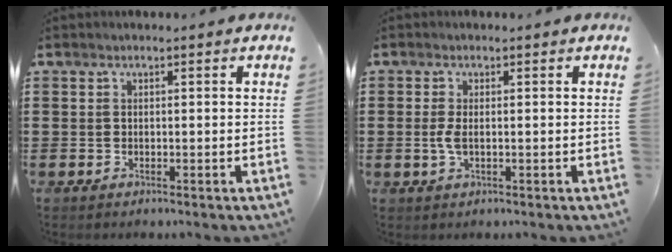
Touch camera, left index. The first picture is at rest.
{"total": 2.3, "force": [-0.2, 0.8, 2.2], "torque": [-0.055, -0.003, -0.009]}